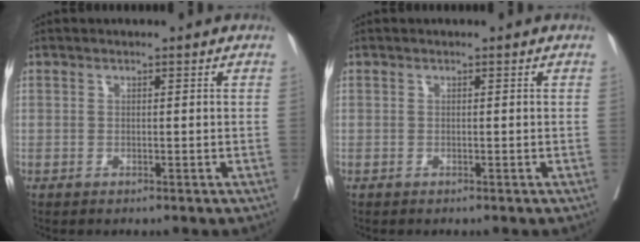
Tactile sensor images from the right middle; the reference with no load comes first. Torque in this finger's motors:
{"motor_torque": [-0.08, 0.08, 0.00, 0.00]}